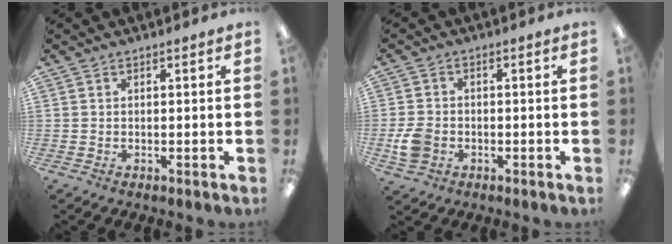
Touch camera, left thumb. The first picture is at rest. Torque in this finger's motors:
{"motor_torque": [-0.15, 0.18, 0.03, -0.03, 0.01]}